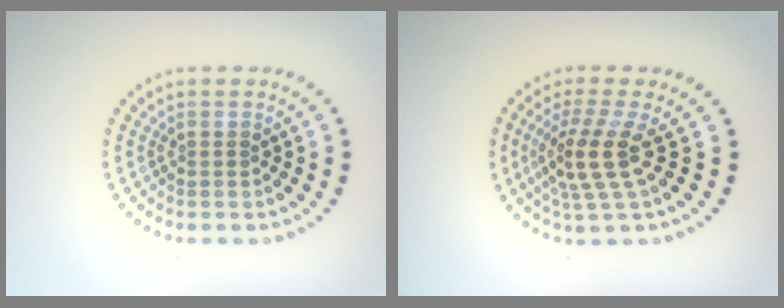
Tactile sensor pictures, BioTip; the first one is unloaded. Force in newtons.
{"total": 3.8, "press": 2.9, "slide": 2.4}